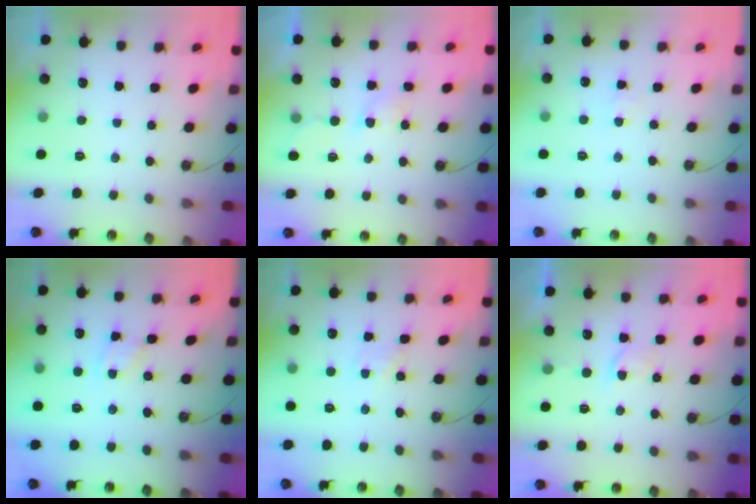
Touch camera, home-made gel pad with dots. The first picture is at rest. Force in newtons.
{"total": 4.1, "press": 4.0, "slide": 0.6}
{"total": 3.0, "press": 2.9, "slide": 0.5}
{"total": 2.6, "press": 2.6, "slide": 0.4}
{"total": 2.0, "press": 2.0, "slide": 0.2}
{"total": 2.0, "press": 2.0, "slide": 0.4}